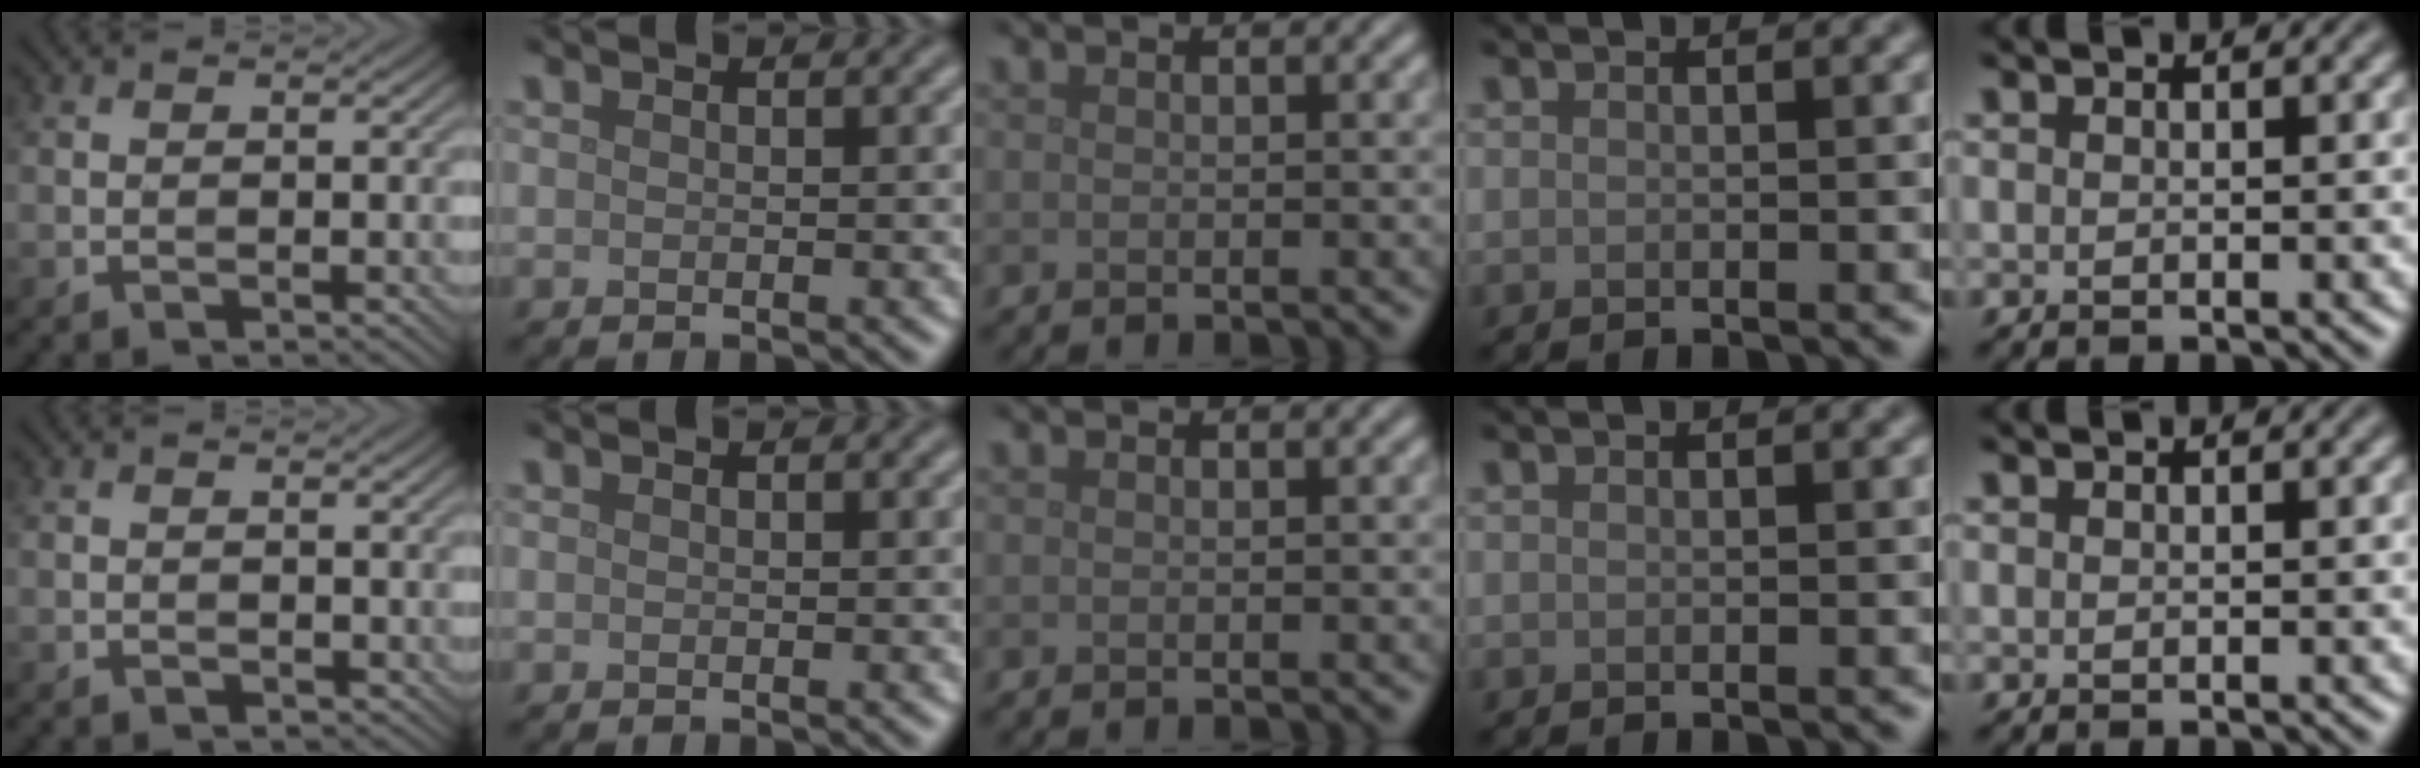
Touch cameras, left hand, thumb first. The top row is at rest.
{"thumb": {"total": 0.8, "force": [0.5, 0.6, 0.2], "torque": [-0.006, -0.005, 0.012]}}